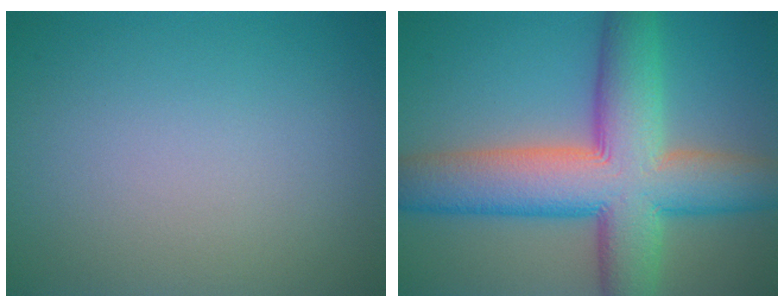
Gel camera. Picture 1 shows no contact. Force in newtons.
{"total": 12.3, "press": 12.3, "slide": 0.6}